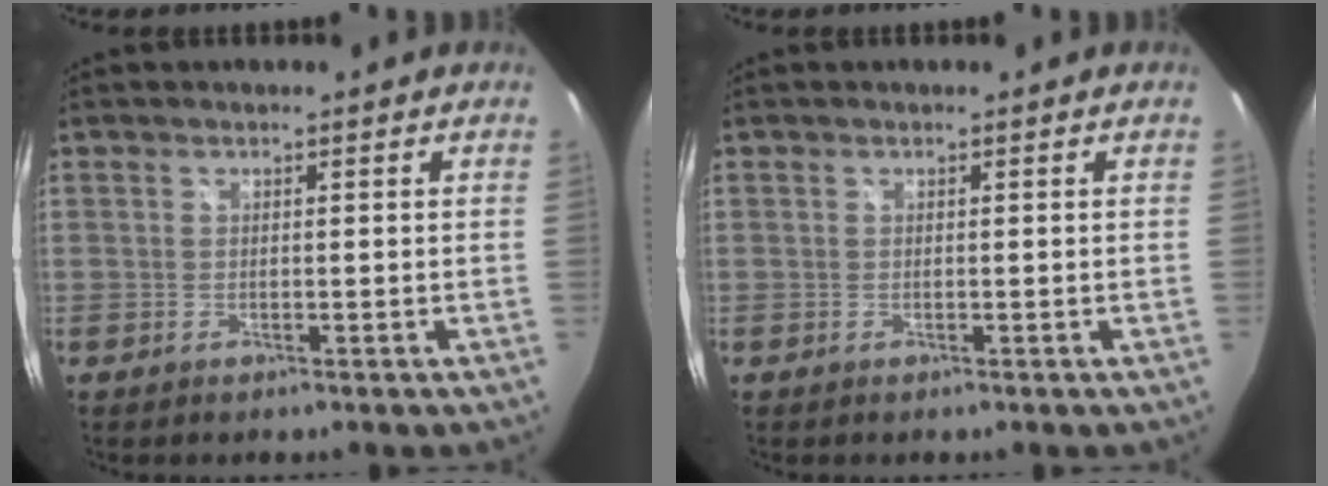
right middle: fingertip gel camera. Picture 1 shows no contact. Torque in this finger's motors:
{"motor_torque": [0.00, 0.00, 0.00, 0.01]}